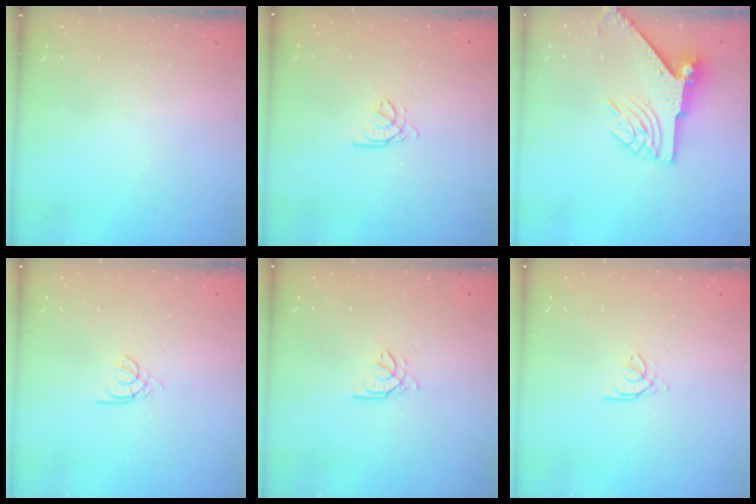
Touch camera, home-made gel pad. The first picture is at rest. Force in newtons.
{"total": 2.4, "press": 2.4, "slide": 0.1}
{"total": 8.8, "press": 8.7, "slide": 1.3}
{"total": 2.2, "press": 2.2, "slide": 0.2}
{"total": 2.6, "press": 2.6, "slide": 0.1}
{"total": 0.9, "press": 0.8, "slide": 0.4}